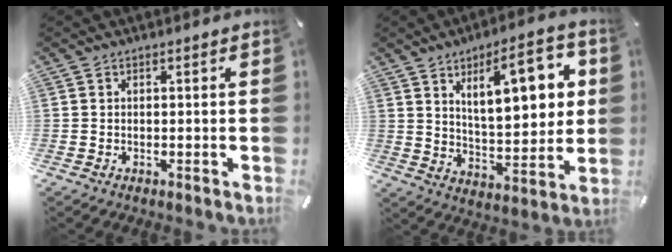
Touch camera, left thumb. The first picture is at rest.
{"total": 17.1, "force": [7.3, 7.6, 13.5], "torque": [-0.187, -0.020, 0.112]}